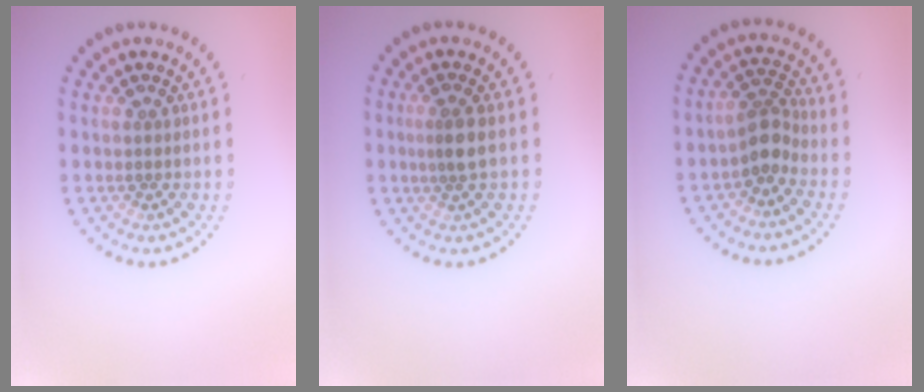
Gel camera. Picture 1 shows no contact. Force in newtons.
{"total": 2.1, "press": 1.7, "slide": 1.1}
{"total": 2.6, "press": 2.1, "slide": 1.6}